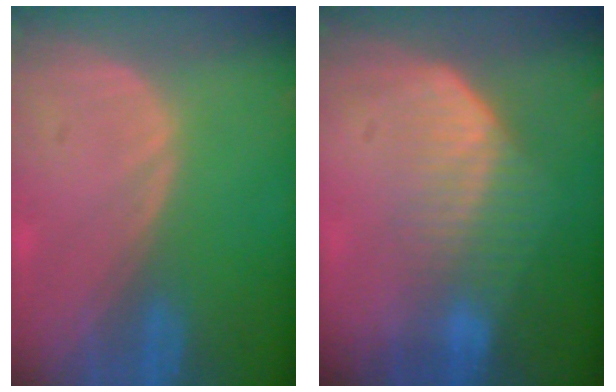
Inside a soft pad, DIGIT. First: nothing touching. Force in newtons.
{"total": 7.3, "press": 6.2, "slide": 3.8}